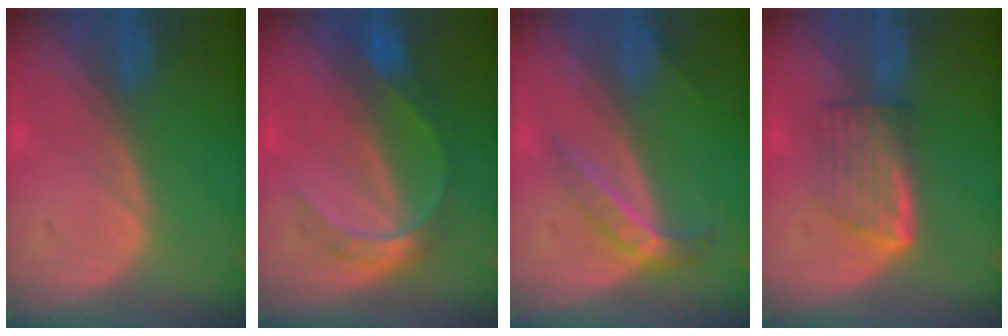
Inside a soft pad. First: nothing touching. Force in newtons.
{"total": 6.4, "press": 5.5, "slide": 3.2}
{"total": 4.5, "press": 3.9, "slide": 2.1}
{"total": 5.8, "press": 5.4, "slide": 2.2}